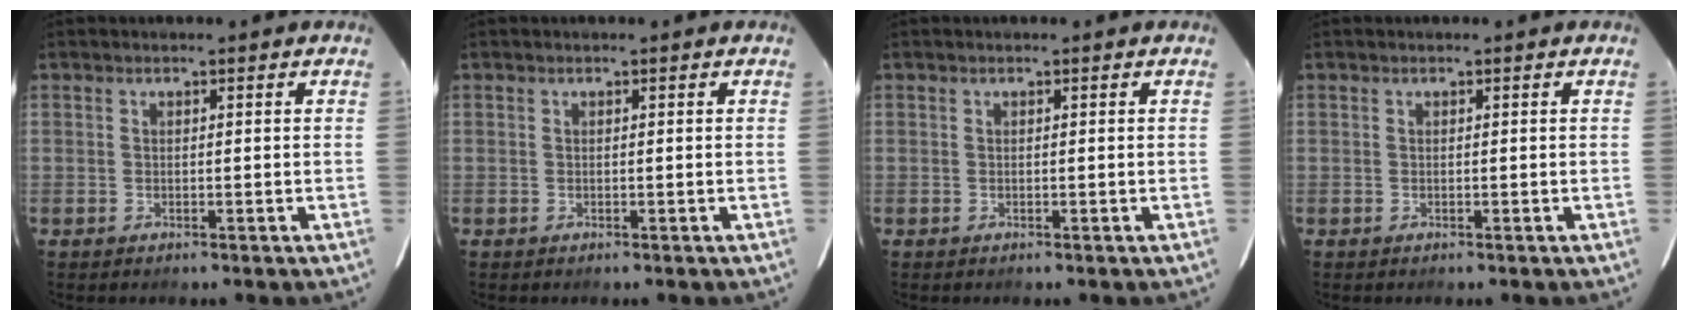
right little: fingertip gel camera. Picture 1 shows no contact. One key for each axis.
{"total": 0.0}
{"total": 0.0}
{"total": 0.0}